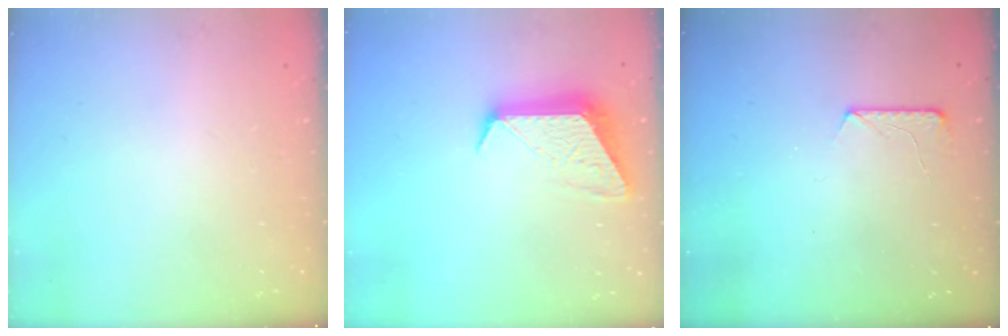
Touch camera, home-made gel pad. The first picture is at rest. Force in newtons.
{"total": 10.8, "press": 10.7, "slide": 0.9}
{"total": 6.8, "press": 6.8, "slide": 0.6}